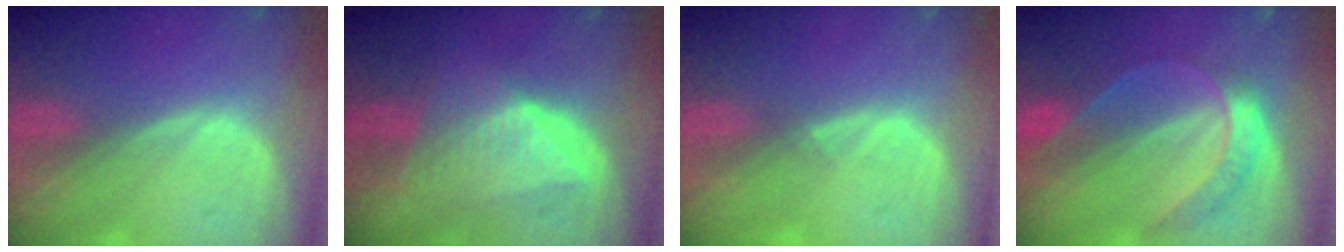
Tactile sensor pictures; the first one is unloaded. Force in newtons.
{"total": 7.7, "press": 7.7, "slide": 0.3}
{"total": 0.7, "press": 0.5, "slide": 0.4}
{"total": 7.5, "press": 6.3, "slide": 4.1}